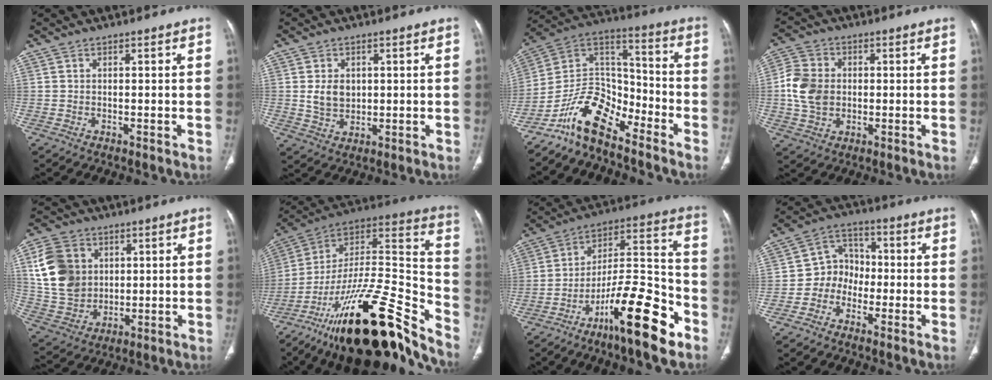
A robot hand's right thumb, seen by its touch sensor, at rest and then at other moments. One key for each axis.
{"total": 5.4, "fx": 0.8, "fy": 4.1, "fz": 3.3, "tx": -0.041, "ty": -0.008, "tz": 0.024}
{"total": 13.2, "fx": -9.9, "fy": 5.9, "fz": 6.3, "tx": -0.097, "ty": 0.098, "tz": -0.192}
{"total": 9.4, "fx": -0.1, "fy": 7.4, "fz": 5.7, "tx": -0.103, "ty": 0.009, "tz": -0.005}
{"total": 14.5, "fx": 3.5, "fy": 11.8, "fz": 7.7, "tx": -0.126, "ty": -0.006, "tz": 0.076}
{"total": 31.2, "fx": -21.6, "fy": 8.1, "fz": 21.0, "tx": -0.278, "ty": 0.097, "tz": -0.360}
{"total": 19.9, "fx": -11.1, "fy": 4.8, "fz": 15.8, "tx": -0.258, "ty": 0.078, "tz": -0.181}
{"total": 6.8, "fx": -2.2, "fy": 5.9, "fz": 2.7, "tx": -0.010, "ty": 0.035, "tz": -0.055}